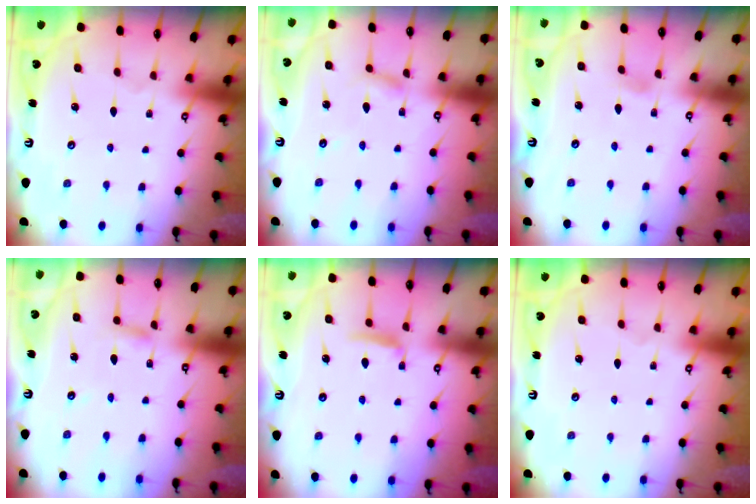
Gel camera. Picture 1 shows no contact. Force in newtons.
{"total": 2.1, "press": 2.1, "slide": 0.2}
{"total": 3.9, "press": 3.9, "slide": 0.5}
{"total": 3.0, "press": 3.0, "slide": 0.2}
{"total": 6.2, "press": 6.1, "slide": 0.8}
{"total": 0.0}